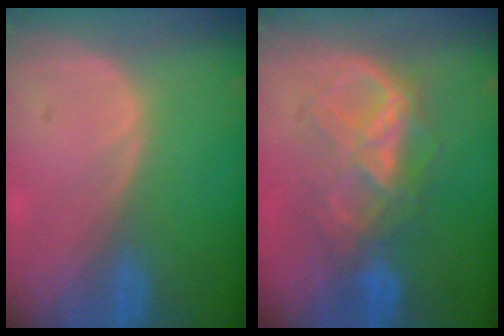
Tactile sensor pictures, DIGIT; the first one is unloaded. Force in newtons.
{"total": 7.2, "press": 7.2, "slide": 0.3}